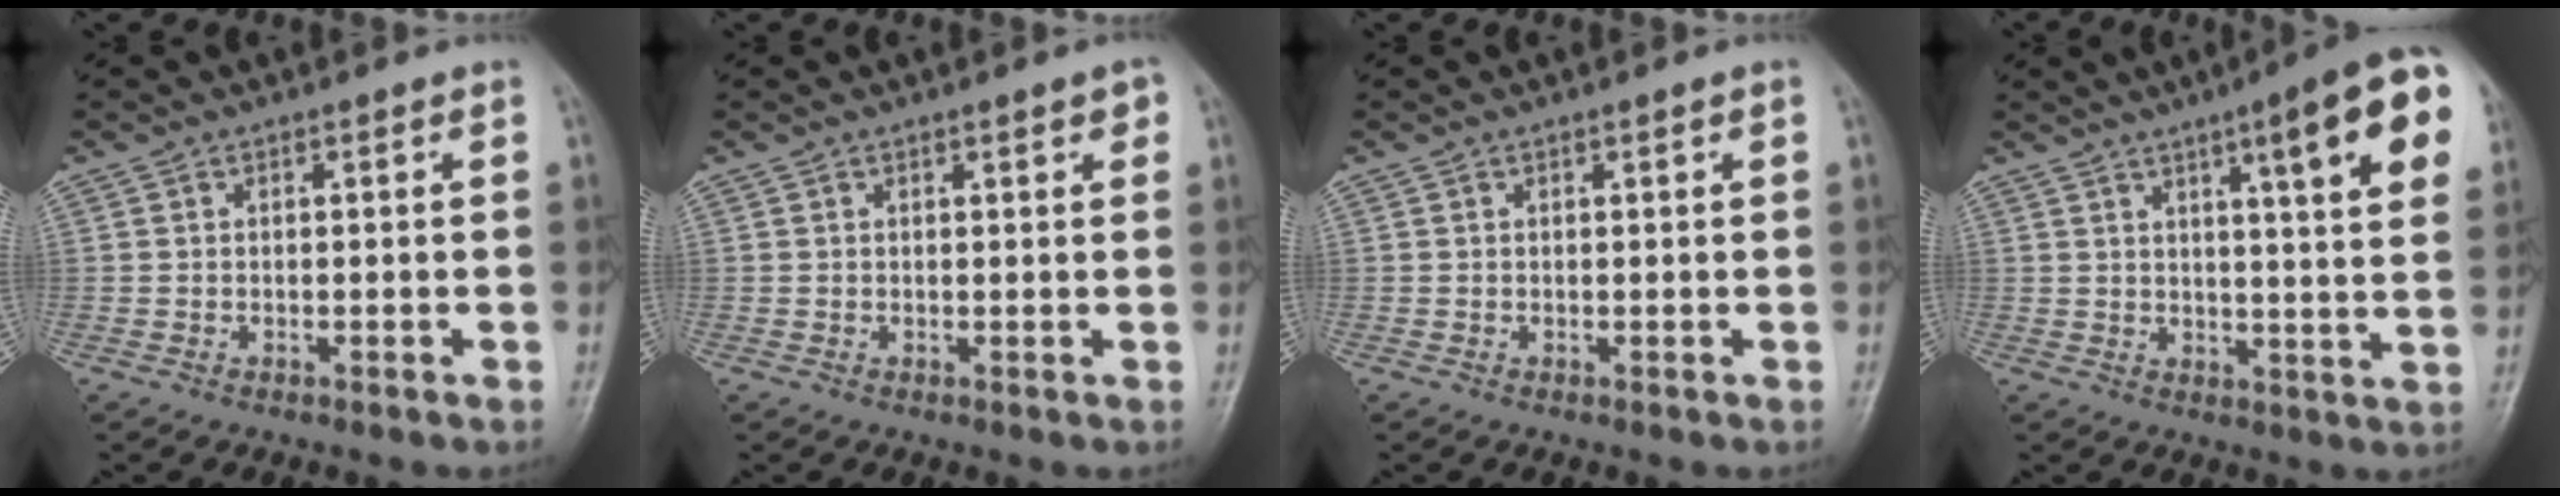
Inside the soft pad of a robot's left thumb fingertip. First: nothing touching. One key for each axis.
{"total": 2.0, "fx": 1.1, "fy": 0.5, "fz": 1.6, "tx": -0.016, "ty": -0.002, "tz": 0.012}
{"total": 0.6, "fx": 0.3, "fy": 0.1, "fz": 0.5, "tx": -0.009, "ty": 0.000, "tz": 0.004}
{"total": 16.1, "fx": 6.8, "fy": 2.7, "fz": 14.4, "tx": -0.170, "ty": -0.016, "tz": 0.083}